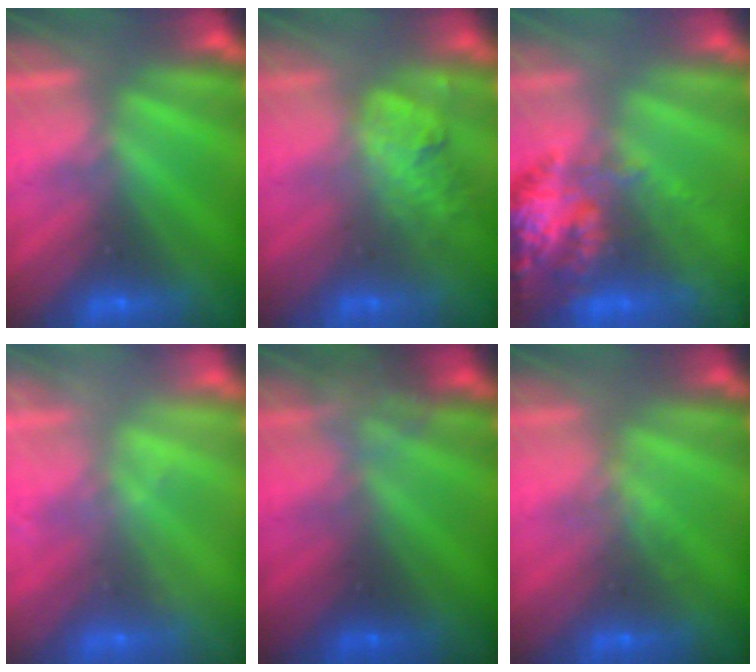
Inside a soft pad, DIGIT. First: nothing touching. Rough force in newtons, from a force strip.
{"total": 2.0}
{"total": 5.8}
{"total": 2.2}
{"total": 2.2}
{"total": 1.4}